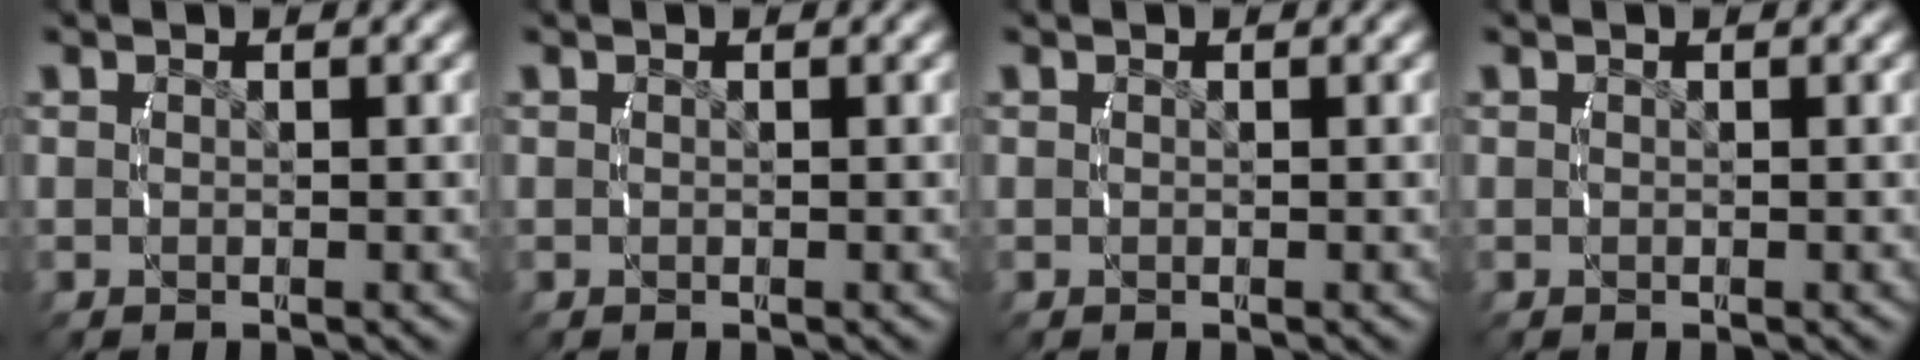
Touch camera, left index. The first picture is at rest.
{"total": 0.0}
{"total": 0.0}
{"total": 0.0}